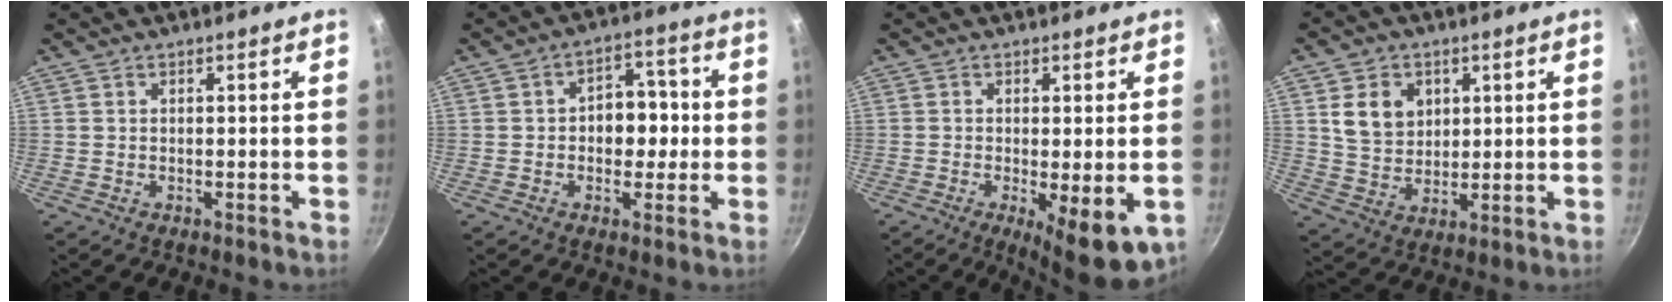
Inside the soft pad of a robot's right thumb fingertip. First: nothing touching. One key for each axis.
{"total": 7.8, "fx": -0.2, "fy": 5.4, "fz": 5.7, "tx": -0.039, "ty": 0.021, "tz": -0.011}
{"total": 10.6, "fx": -3.7, "fy": 3.3, "fz": 9.4, "tx": -0.132, "ty": -0.019, "tz": -0.048}
{"total": 8.5, "fx": 2.8, "fy": 6.9, "fz": 4.2, "tx": -0.043, "ty": -0.015, "tz": 0.059}